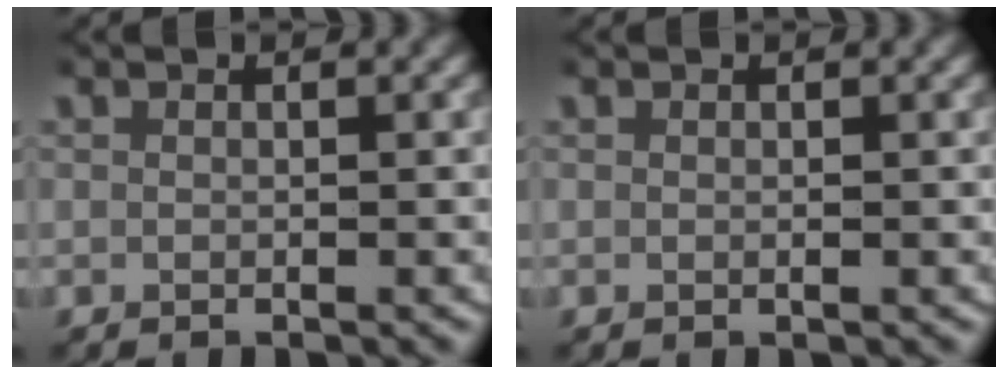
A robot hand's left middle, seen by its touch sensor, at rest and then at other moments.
{"total": 0.0}